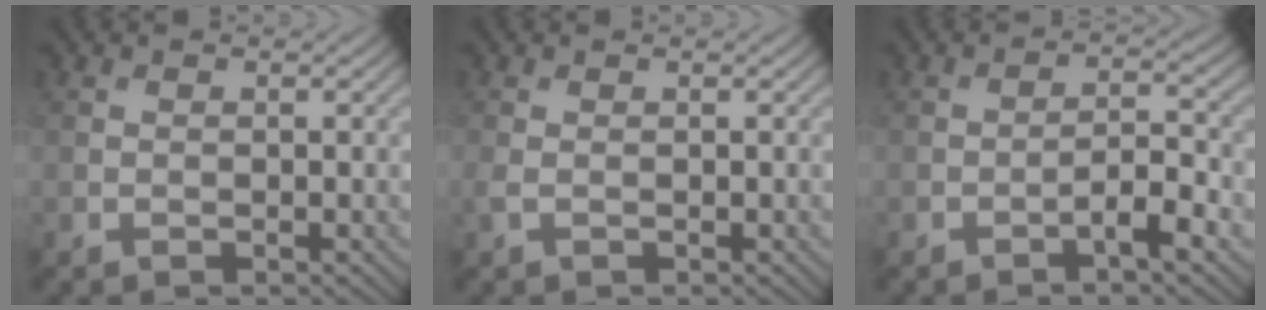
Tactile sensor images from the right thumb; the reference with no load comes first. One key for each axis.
{"total": 0.8, "fx": -0.1, "fy": 0.2, "fz": 0.7, "tx": -0.024, "ty": 0.000, "tz": -0.002}
{"total": 3.7, "fx": -1.9, "fy": 0.8, "fz": 3.1, "tx": -0.054, "ty": 0.008, "tz": -0.040}